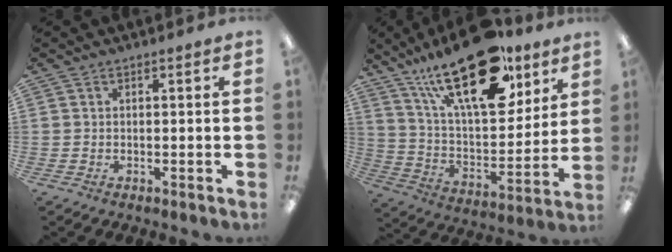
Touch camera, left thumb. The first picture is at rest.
{"total": 27.7, "force": [17.0, 11.9, 18.4], "torque": [-0.292, -0.089, 0.292]}